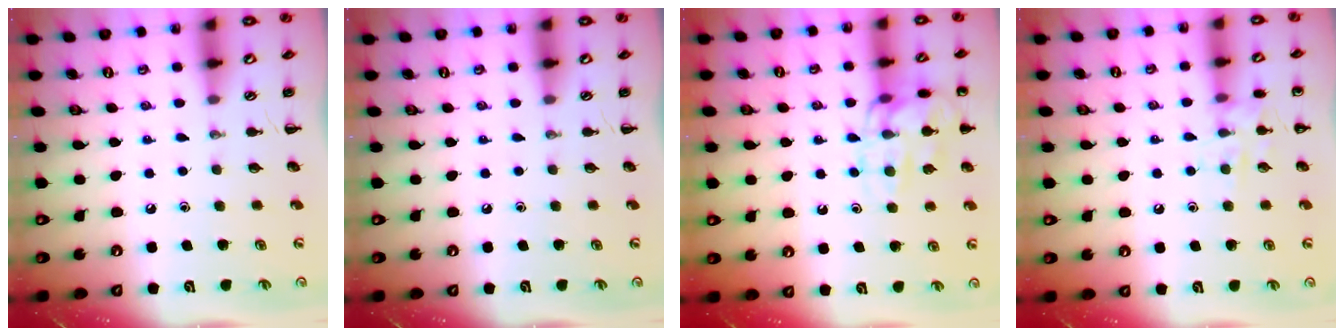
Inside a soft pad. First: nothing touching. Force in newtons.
{"total": 0.0}
{"total": 13.7, "press": 13.7, "slide": 1.2}
{"total": 8.7, "press": 8.6, "slide": 1.2}